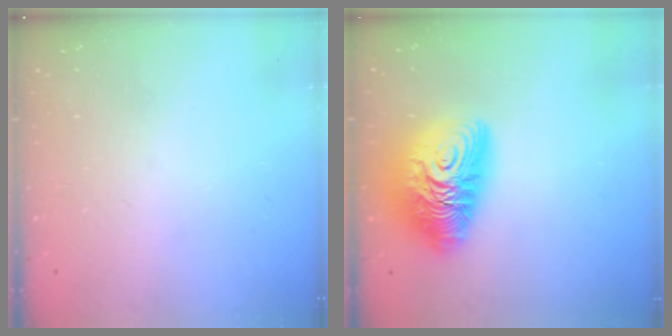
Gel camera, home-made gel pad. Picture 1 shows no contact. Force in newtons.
{"total": 16.6, "press": 16.5, "slide": 1.6}